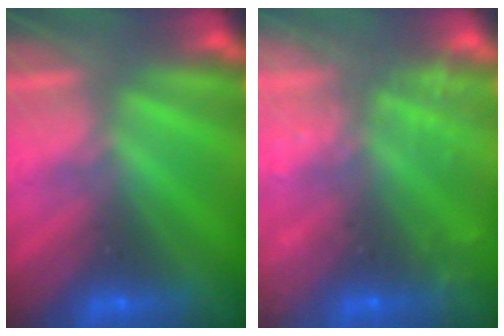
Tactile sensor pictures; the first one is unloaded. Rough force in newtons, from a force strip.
{"total": 6.7}